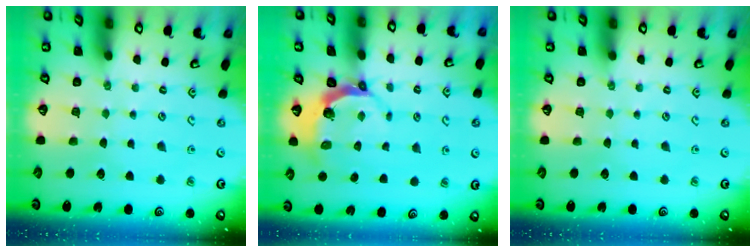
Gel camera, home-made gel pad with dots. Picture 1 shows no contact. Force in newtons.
{"total": 5.2, "press": 3.8, "slide": 3.5}
{"total": 0.0}